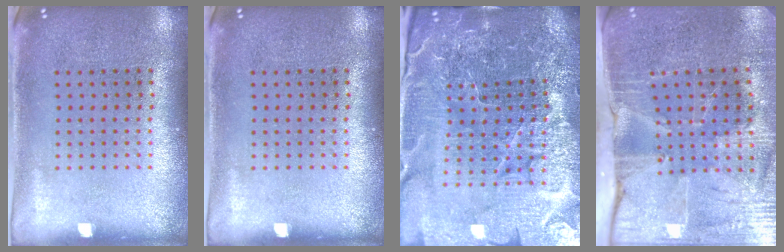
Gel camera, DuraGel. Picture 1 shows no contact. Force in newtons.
{"total": 0.0}
{"total": 5.9, "press": 5.4, "slide": 2.3}
{"total": 4.2, "press": 3.8, "slide": 1.9}